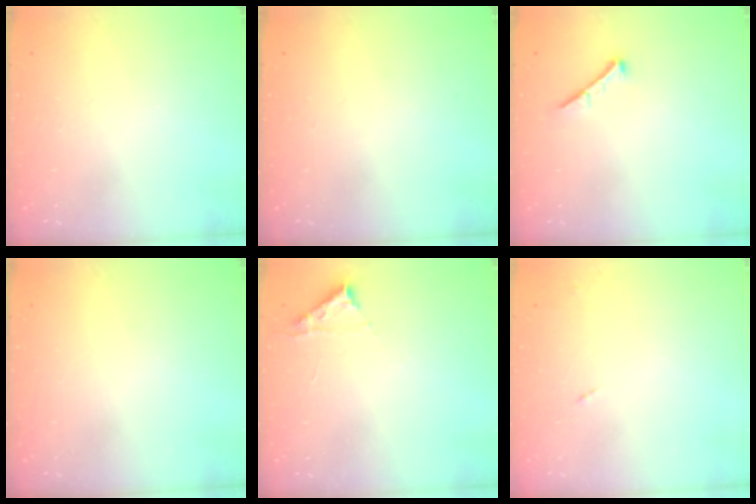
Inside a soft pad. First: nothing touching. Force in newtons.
{"total": 0.0}
{"total": 0.0}
{"total": 0.0}
{"total": 2.8, "press": 2.8, "slide": 0.3}
{"total": 4.6, "press": 4.6, "slide": 0.6}